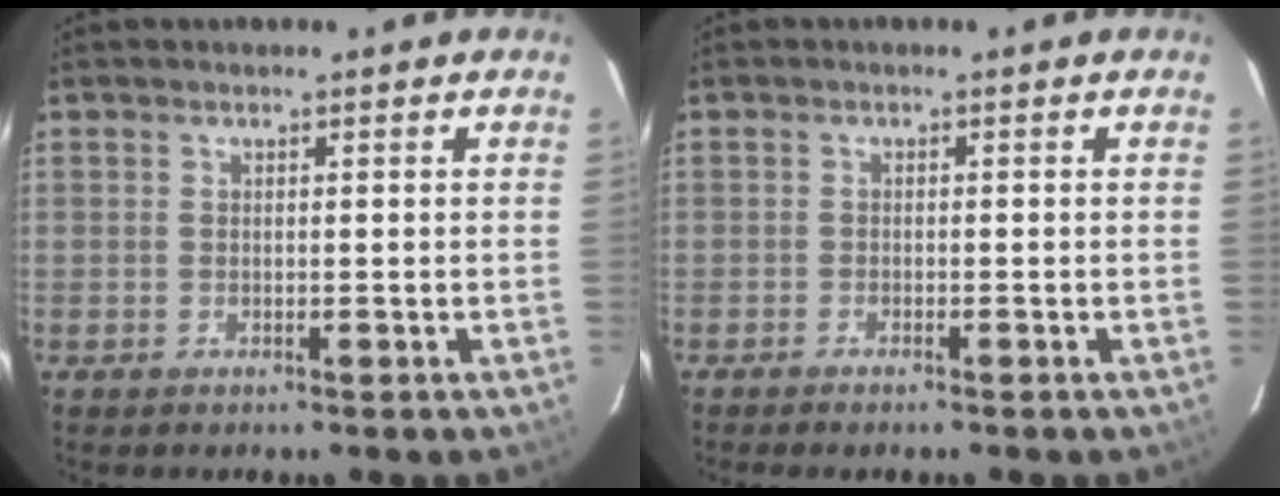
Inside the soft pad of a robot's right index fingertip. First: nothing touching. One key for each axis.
{"total": 1.4, "fx": -1.2, "fy": 0.1, "fz": 0.7, "tx": -0.022, "ty": 0.000, "tz": -0.024}